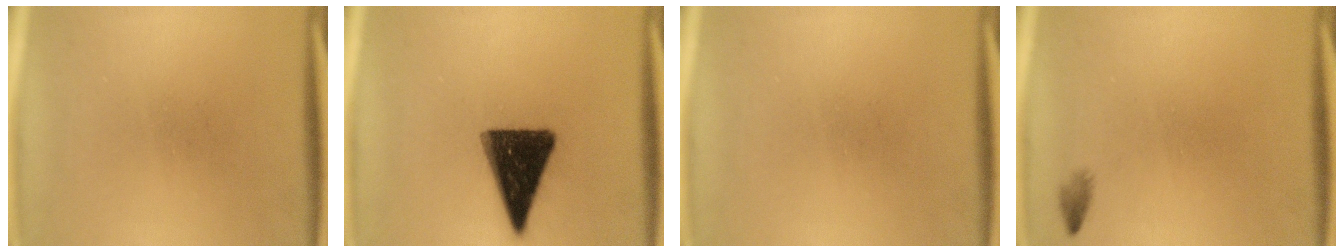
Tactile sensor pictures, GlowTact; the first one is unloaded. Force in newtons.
{"total": 15.4}
{"total": 0.0}
{"total": 0.8}